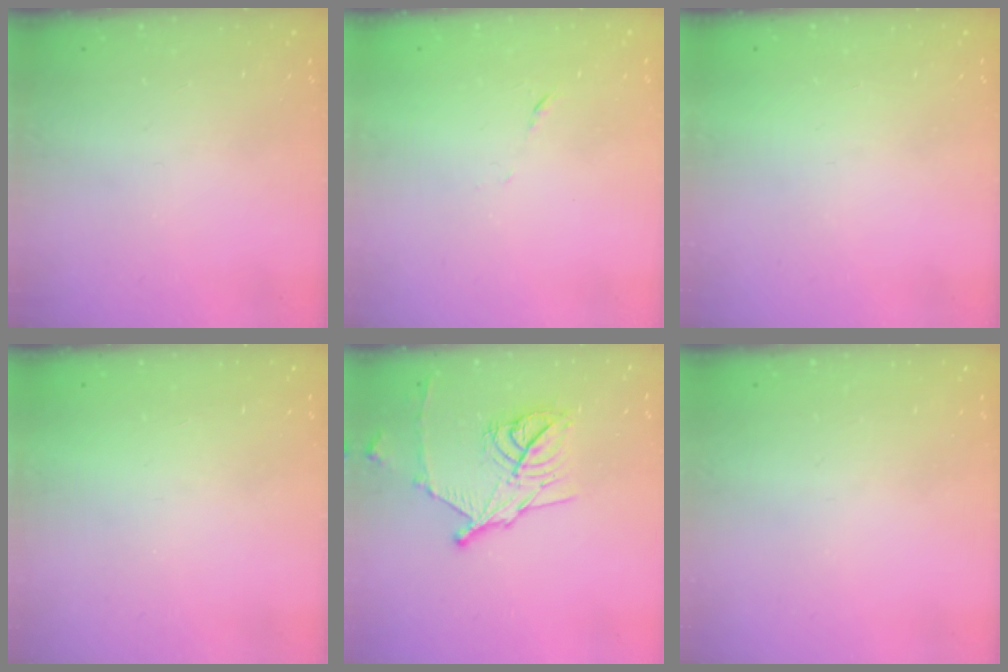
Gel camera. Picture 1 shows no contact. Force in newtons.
{"total": 4.4, "press": 4.3, "slide": 0.8}
{"total": 1.5, "press": 1.5, "slide": 0.1}
{"total": 1.5, "press": 1.5, "slide": 0.1}
{"total": 14.9, "press": 14.9, "slide": 0.8}
{"total": 0.0}